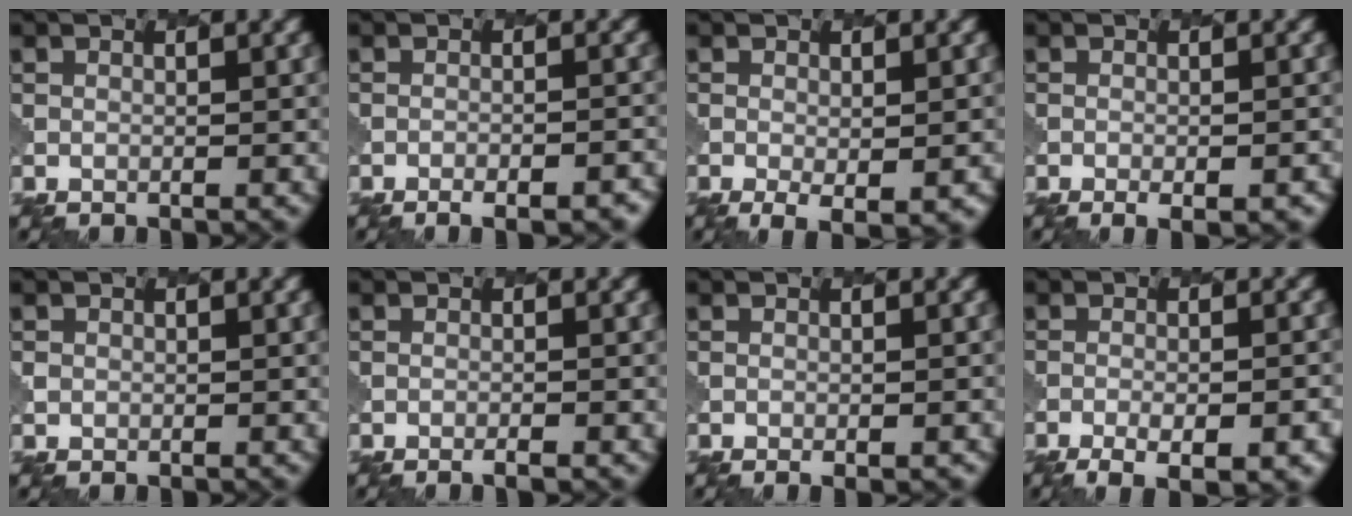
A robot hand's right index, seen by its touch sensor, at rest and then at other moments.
{"total": 5.1, "force": [-3.7, 1.9, 3.0], "torque": [-0.014, 0.009, -0.038]}
{"total": 3.5, "force": [-1.1, 1.2, 3.1], "torque": [-0.046, -0.011, -0.010]}
{"total": 3.6, "force": [-1.7, 1.4, 2.9], "torque": [-0.025, 0.007, -0.010]}
{"total": 0.8, "force": [-0.1, 0.8, -0.1], "torque": [0.000, -0.003, -0.005]}
{"total": 1.0, "force": [-0.6, 0.3, 0.8], "torque": [-0.001, 0.005, -0.012]}
{"total": 1.5, "force": [-0.5, 0.5, 1.3], "torque": [-0.005, 0.002, -0.001]}
{"total": 6.7, "force": [-3.5, 2.3, 5.2], "torque": [-0.075, -0.005, -0.035]}